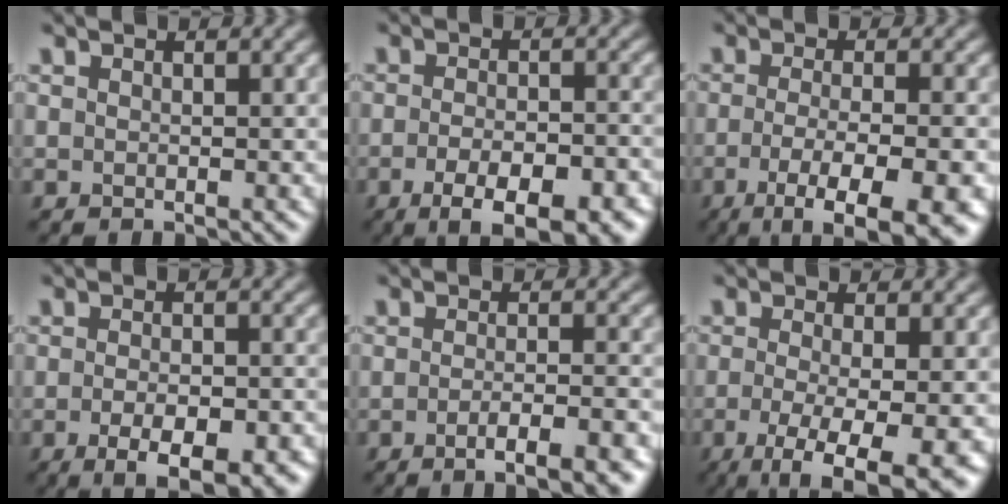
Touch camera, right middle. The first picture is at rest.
{"total": 7.9, "force": [-4.1, 2.7, 6.1], "torque": [-0.093, -0.014, -0.056]}
{"total": 8.8, "force": [-4.2, 2.5, 7.4], "torque": [-0.106, -0.014, -0.061]}
{"total": 6.4, "force": [-3.1, 2.1, 5.1], "torque": [-0.076, -0.010, -0.037]}
{"total": 5.2, "force": [-2.5, 1.3, 4.4], "torque": [-0.054, 0.001, -0.038]}
{"total": 7.7, "force": [-3.4, 2.1, 6.6], "torque": [-0.109, -0.017, -0.052]}